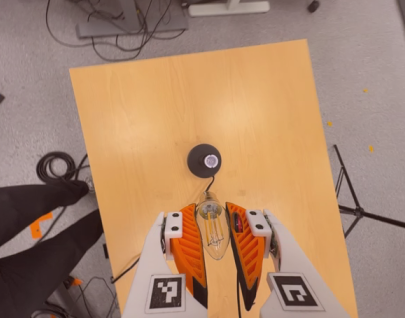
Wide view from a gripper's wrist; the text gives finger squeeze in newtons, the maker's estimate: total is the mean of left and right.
{"total": 21.4, "left": 24.4, "right": 18.5}